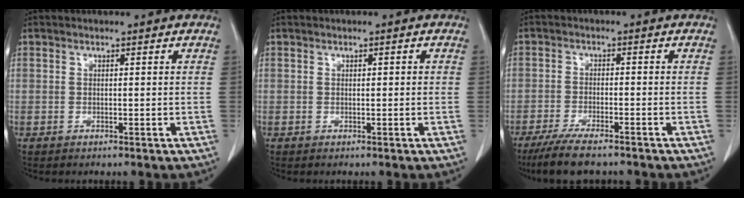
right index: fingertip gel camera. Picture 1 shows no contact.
{"total": 0.6, "force": [0.1, 0.2, 0.6], "torque": [-0.009, 0.002, 0.002]}
{"total": 8.4, "force": [-6.8, 1.2, 4.7], "torque": [-0.078, -0.019, -0.111]}